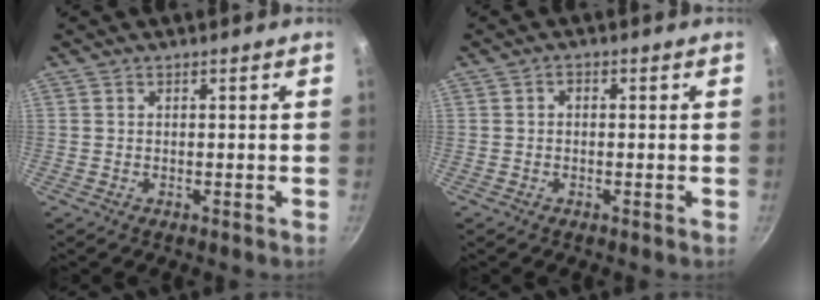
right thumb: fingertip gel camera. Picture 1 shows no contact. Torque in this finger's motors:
{"motor_torque": [-0.33, 0.08, -0.29, -0.10, 0.05]}